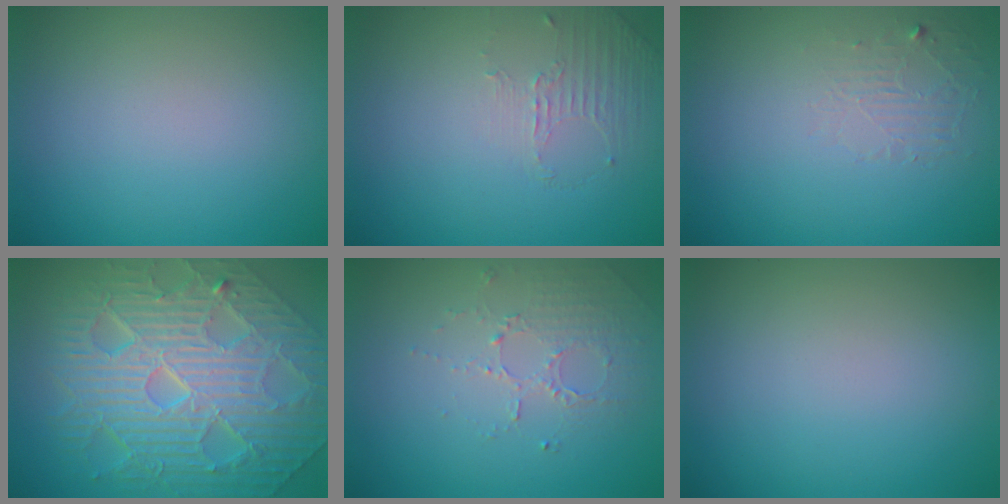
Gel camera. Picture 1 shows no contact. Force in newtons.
{"total": 1.2, "press": 0.4, "slide": 1.1}
{"total": 1.4, "press": 0.1, "slide": 1.4}
{"total": 11.7, "press": 7.6, "slide": 8.9}
{"total": 1.7, "press": 1.2, "slide": 1.2}
{"total": 0.0}